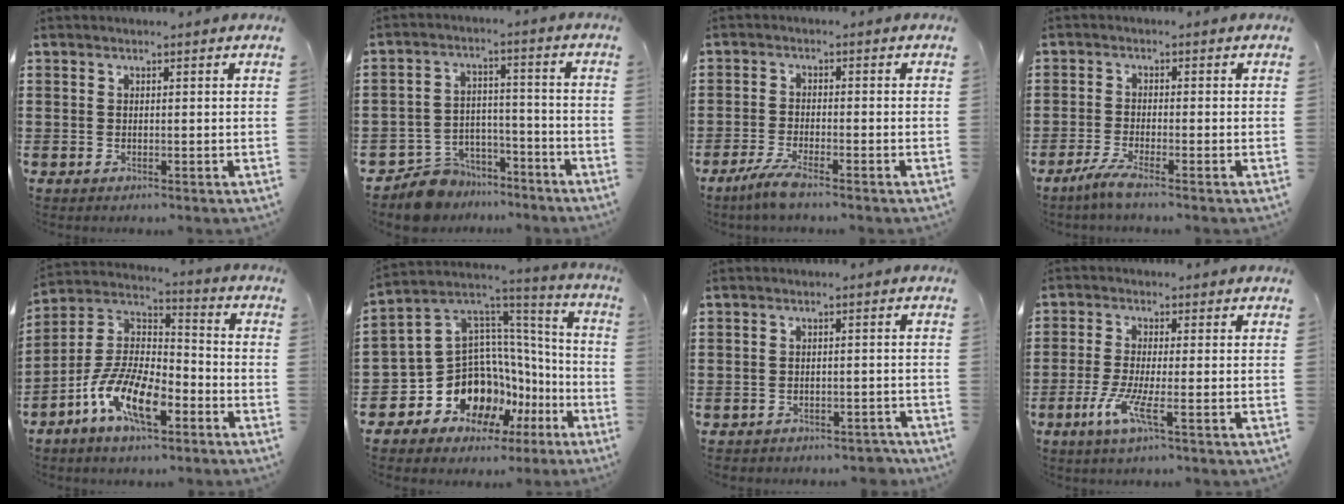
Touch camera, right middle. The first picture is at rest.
{"total": 7.6, "force": [-7.2, 2.5, 0.3], "torque": [-0.012, 0.027, -0.144]}
{"total": 4.0, "force": [-3.2, 0.3, 2.4], "torque": [-0.061, -0.011, -0.064]}
{"total": 3.3, "force": [-2.6, -0.1, 2.1], "torque": [-0.057, -0.013, -0.054]}
{"total": 11.8, "force": [-7.2, 4.5, 8.3], "torque": [-0.199, -0.003, -0.148]}
{"total": 12.9, "force": [-6.1, 9.8, 5.8], "torque": [-0.173, -0.014, -0.106]}
{"total": 2.3, "force": [-2.2, 0.7, 0.1], "torque": [-0.007, 0.001, -0.049]}
{"total": 5.4, "force": [-2.5, 0.7, 4.7], "torque": [-0.105, -0.013, -0.051]}